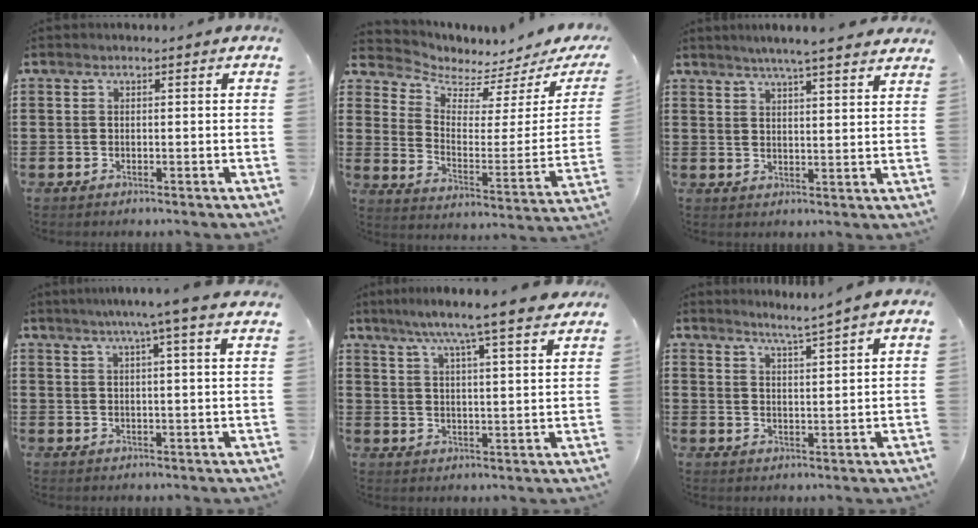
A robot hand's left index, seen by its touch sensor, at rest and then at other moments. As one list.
[{"total": 3.1, "force": [2.9, 1.1, 0.3], "torque": [-0.029, -0.039, 0.041]}, {"total": 4.5, "force": [4.1, -0.7, 1.7], "torque": [-0.046, -0.015, 0.071]}, {"total": 5.2, "force": [3.8, -0.9, 3.5], "torque": [-0.076, -0.007, 0.063]}, {"total": 7.4, "force": [6.2, -0.5, 4.0], "torque": [-0.097, -0.024, 0.105]}, {"total": 3.3, "force": [3.0, -1.2, 0.8], "torque": [-0.024, -0.020, 0.051]}]